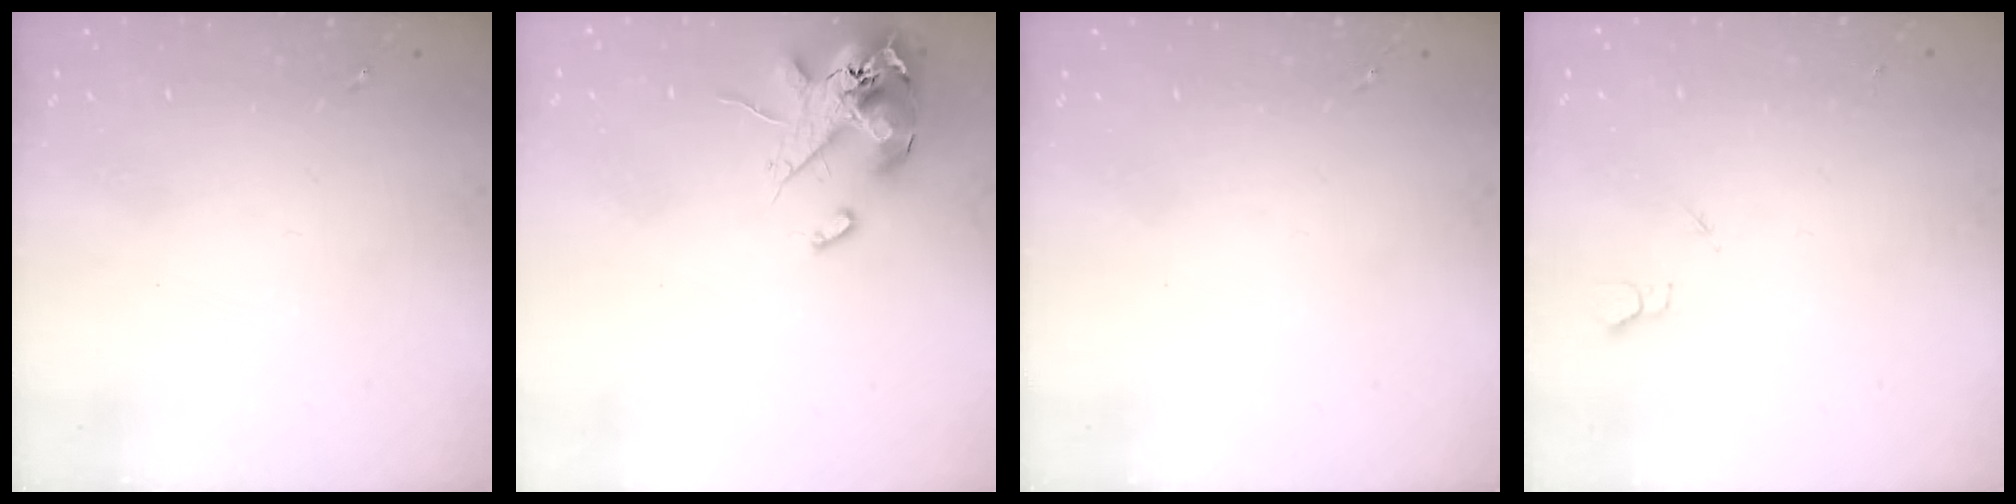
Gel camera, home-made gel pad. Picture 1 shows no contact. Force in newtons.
{"total": 14.1, "press": 13.9, "slide": 2.5}
{"total": 0.0}
{"total": 2.7, "press": 2.6, "slide": 0.3}